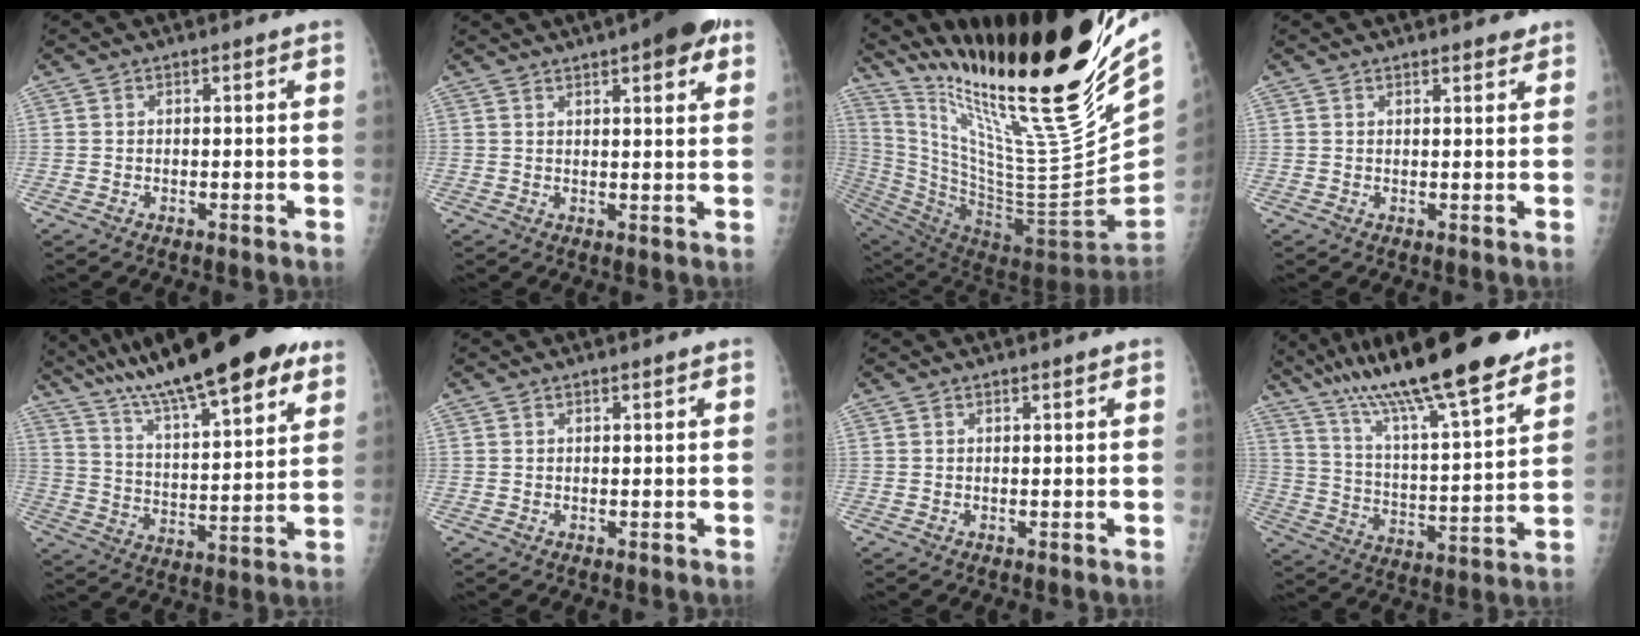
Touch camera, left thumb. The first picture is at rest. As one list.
[{"total": 10.0, "force": [5.6, 2.9, 7.8], "torque": [-0.083, -0.008, 0.070]}, {"total": 33.3, "force": [22.1, 3.9, 24.5], "torque": [-0.385, -0.109, 0.390]}, {"total": 2.2, "force": [1.9, 0.7, 0.8], "torque": [0.000, -0.008, 0.023]}, {"total": 26.6, "force": [18.7, 6.1, 17.9], "torque": [-0.271, -0.032, 0.301]}, {"total": 0.0}, {"total": 0.0}, {"total": 25.1, "force": [19.1, 3.9, 15.9], "torque": [-0.247, -0.057, 0.318]}]